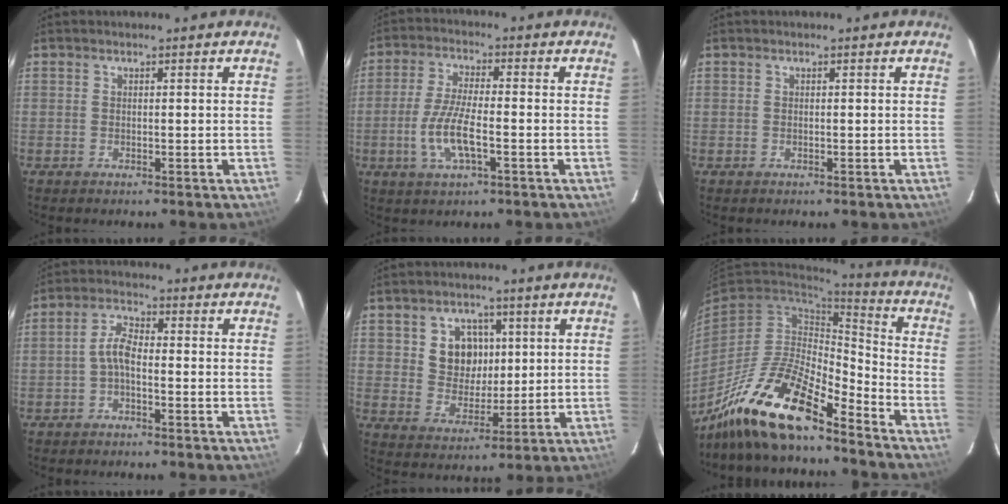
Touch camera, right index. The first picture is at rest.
{"total": 8.6, "force": [-2.7, 2.4, 7.8], "torque": [-0.163, -0.005, -0.053]}
{"total": 0.0}
{"total": 3.6, "force": [-1.3, 1.4, 3.0], "torque": [-0.067, 0.014, -0.028]}
{"total": 8.1, "force": [2.2, 6.9, 3.5], "torque": [-0.068, 0.014, 0.050]}
{"total": 18.7, "force": [-14.1, 4.7, 11.4], "torque": [-0.230, -0.015, -0.267]}